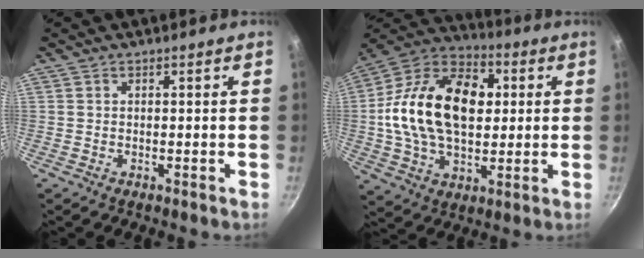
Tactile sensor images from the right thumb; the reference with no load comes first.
{"total": 23.3, "force": [2.4, 15.2, 17.5], "torque": [-0.281, 0.025, 0.028]}